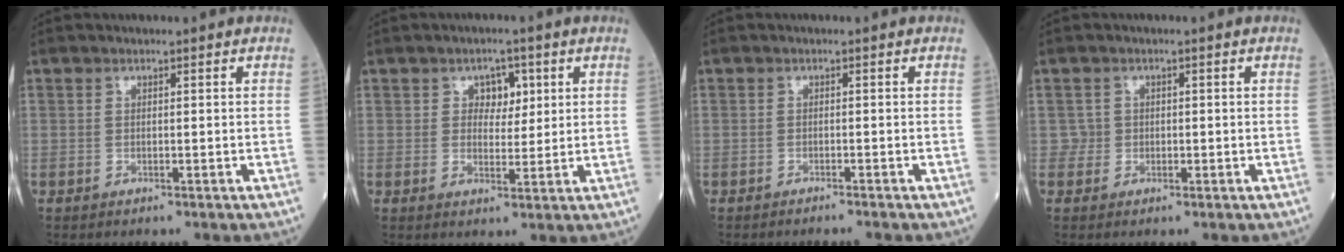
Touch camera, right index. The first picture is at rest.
{"total": 3.8, "force": [1.5, 2.5, 2.5], "torque": [-0.028, 0.006, 0.023]}
{"total": 1.9, "force": [-1.7, -0.3, 0.7], "torque": [-0.009, 0.001, -0.020]}
{"total": 1.5, "force": [-0.1, 1.5, -0.1], "torque": [0.011, 0.007, -0.003]}